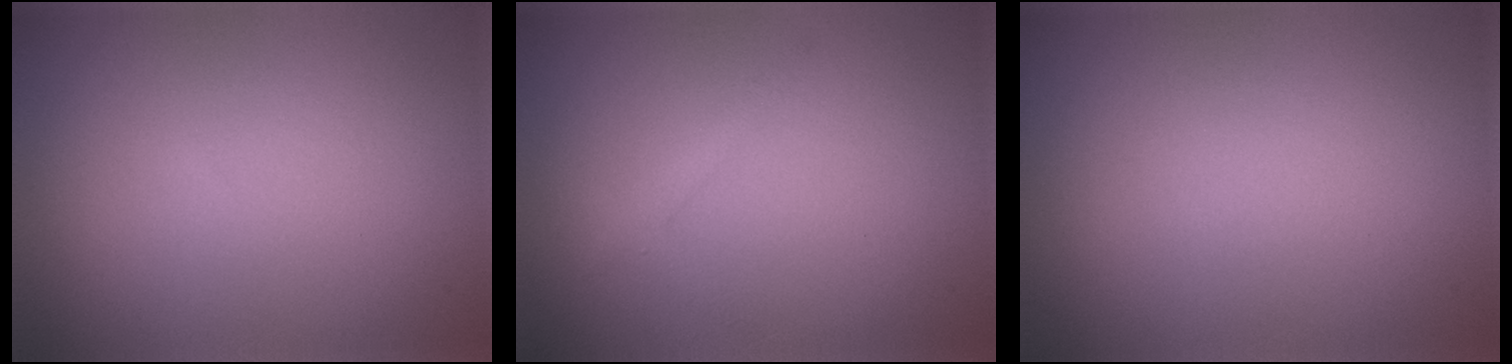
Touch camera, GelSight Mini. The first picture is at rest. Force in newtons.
{"total": 1.3, "press": 1.3, "slide": 0.1}
{"total": 0.0}